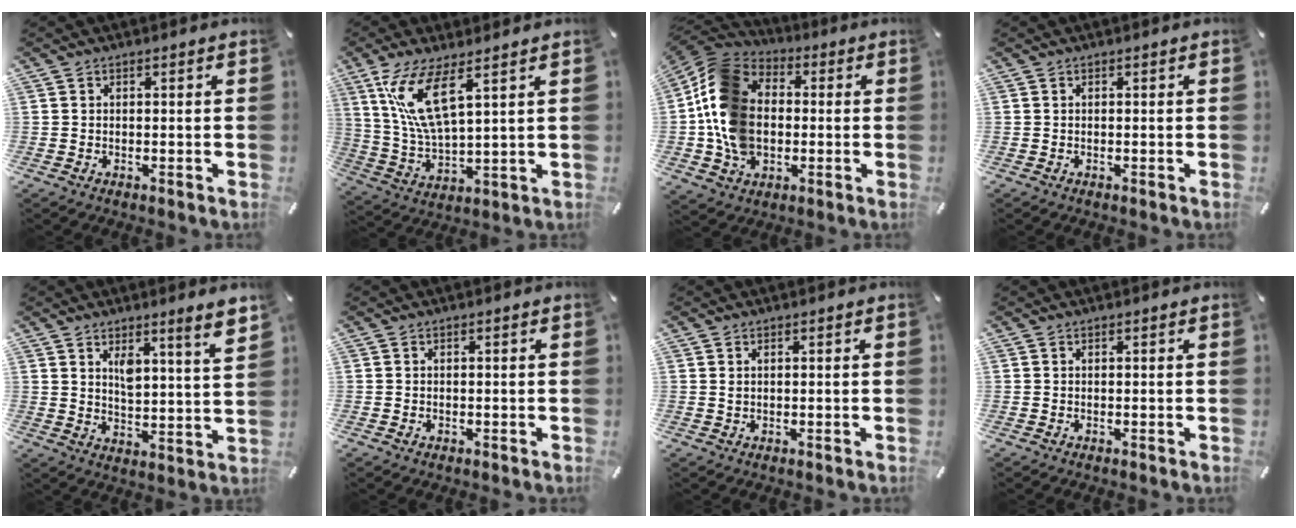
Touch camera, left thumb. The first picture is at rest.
{"total": 12.7, "force": [6.8, 3.9, 10.1], "torque": [-0.234, -0.024, 0.118]}
{"total": 17.2, "force": [-1.6, 13.8, 10.2], "torque": [-0.225, 0.018, -0.032]}
{"total": 0.0}
{"total": 7.5, "force": [5.6, 1.5, 4.8], "torque": [-0.079, -0.035, 0.092]}
{"total": 0.5, "force": [-0.2, 0.4, 0.3], "torque": [-0.006, 0.001, -0.004]}
{"total": 0.6, "force": [0.2, 0.3, 0.5], "torque": [-0.010, 0.001, 0.004]}
{"total": 0.0}